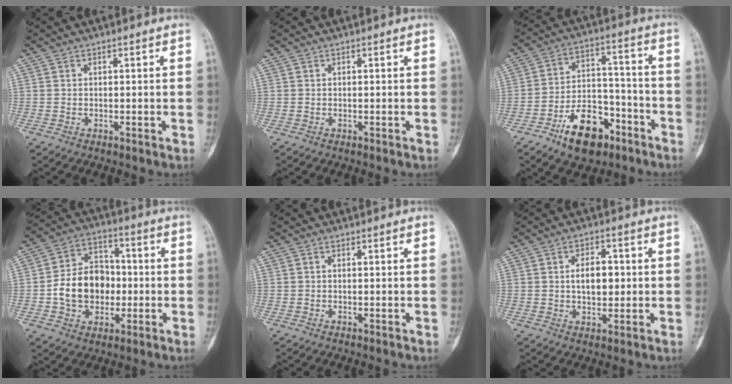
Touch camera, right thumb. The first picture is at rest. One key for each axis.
{"total": 0.0}
{"total": 14.4, "fx": -8.5, "fy": 8.0, "fz": 8.4, "tx": -0.105, "ty": 0.071, "tz": -0.139}
{"total": 14.1, "fx": -1.6, "fy": 10.9, "fz": 8.9, "tx": -0.120, "ty": 0.033, "tz": -0.029}
{"total": 0.0}
{"total": 6.5, "fx": 0.6, "fy": 4.0, "fz": 5.1, "tx": -0.060, "ty": 0.007, "tz": 0.010}